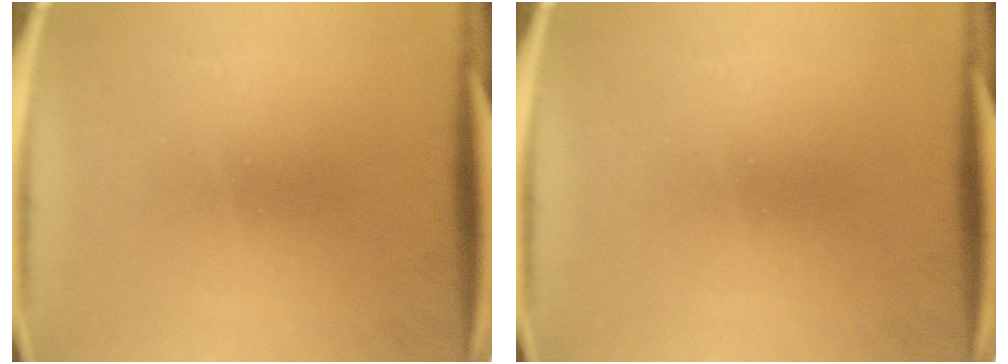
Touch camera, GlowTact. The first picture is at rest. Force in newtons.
{"total": 0.0}